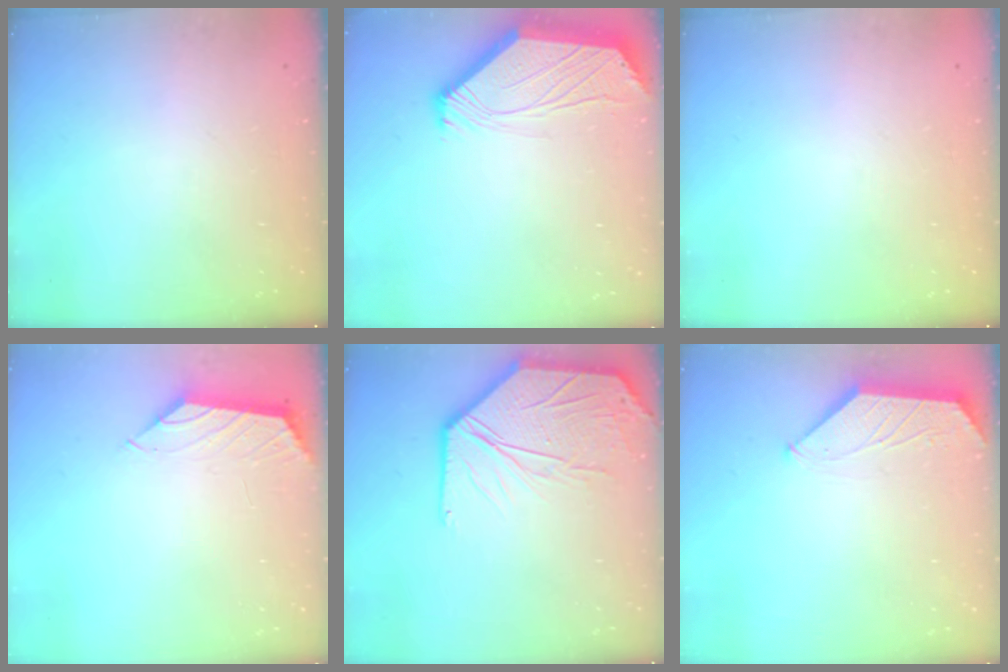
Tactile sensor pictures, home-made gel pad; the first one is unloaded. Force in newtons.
{"total": 2.6, "press": 2.6, "slide": 0.5}
{"total": 0.0}
{"total": 0.9, "press": 0.8, "slide": 0.4}
{"total": 15.2, "press": 15.1, "slide": 1.8}
{"total": 1.3, "press": 1.2, "slide": 0.3}